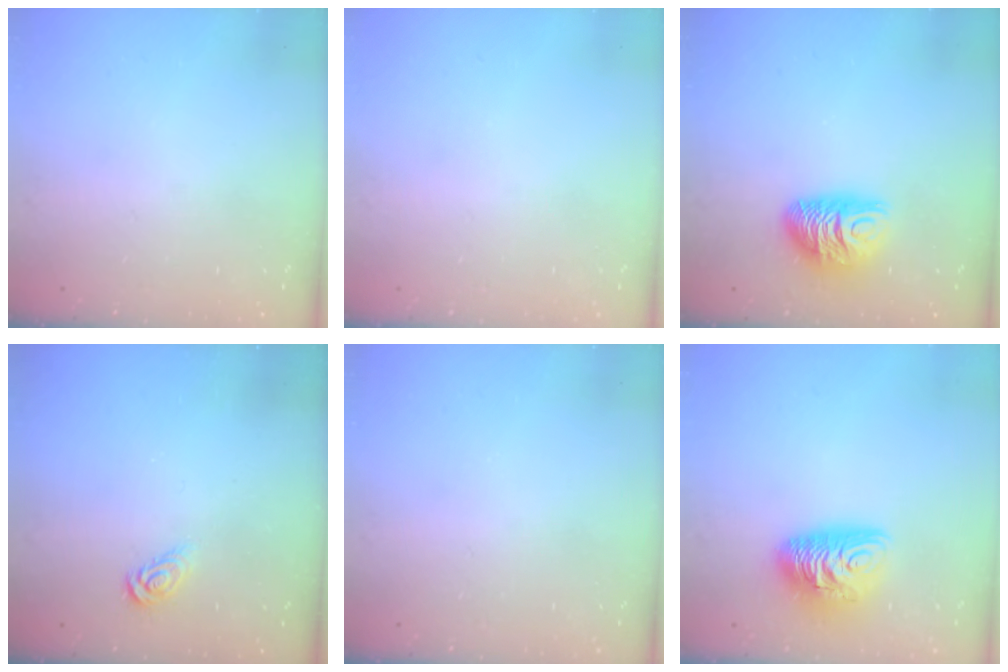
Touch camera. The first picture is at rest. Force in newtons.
{"total": 0.0}
{"total": 11.3, "press": 11.3, "slide": 1.2}
{"total": 3.6, "press": 3.6, "slide": 0.1}
{"total": 0.0}
{"total": 10.7, "press": 10.7, "slide": 1.0}